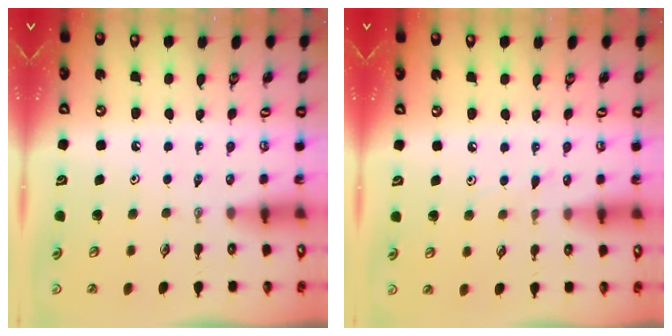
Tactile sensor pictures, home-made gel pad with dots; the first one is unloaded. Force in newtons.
{"total": 3.9, "press": 3.8, "slide": 0.5}